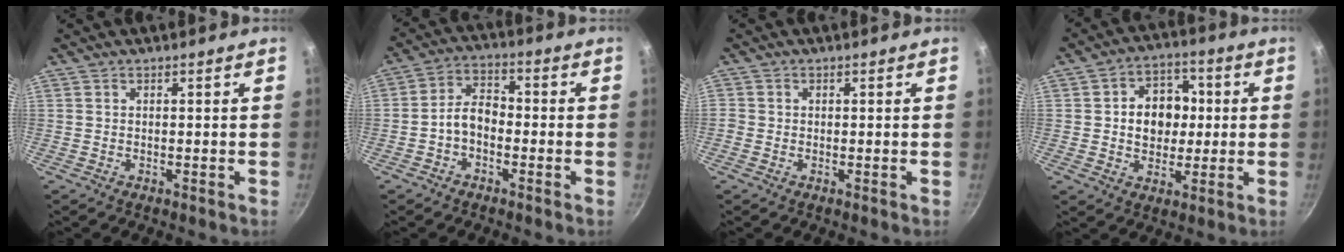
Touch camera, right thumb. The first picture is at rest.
{"total": 6.2, "force": [-1.9, 4.2, 4.2], "torque": [-0.060, 0.034, -0.044]}
{"total": 1.0, "force": [-0.3, 0.9, 0.3], "torque": [-0.005, 0.002, -0.007]}
{"total": 10.7, "force": [0.9, 8.5, 6.4], "torque": [-0.053, 0.010, 0.009]}